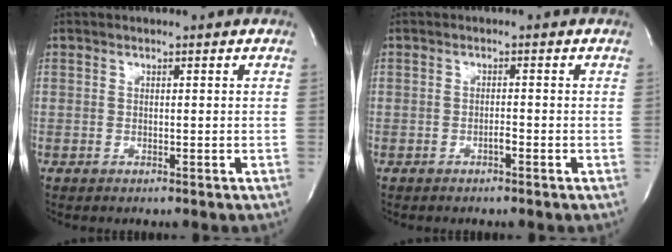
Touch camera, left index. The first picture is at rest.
{"total": 0.9, "force": [-0.7, 0.1, 0.7], "torque": [-0.013, 0.001, -0.012]}